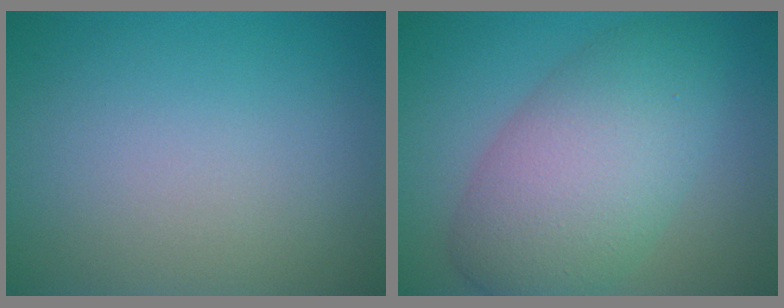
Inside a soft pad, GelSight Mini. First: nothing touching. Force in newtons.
{"total": 8.4, "press": 8.3, "slide": 0.4}